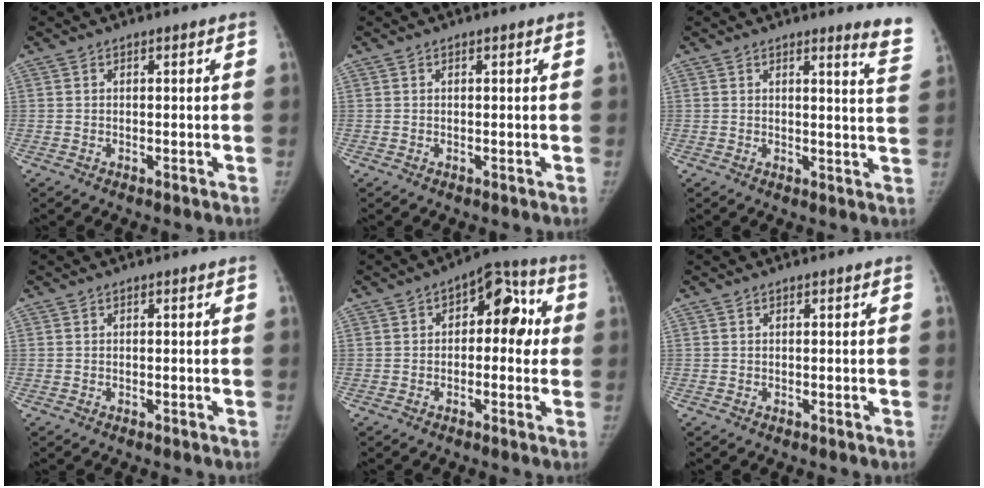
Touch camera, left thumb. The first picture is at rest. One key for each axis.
{"total": 0.0}
{"total": 6.5, "fx": 5.9, "fy": -0.4, "fz": 2.6, "tx": -0.021, "ty": -0.066, "tz": 0.046}
{"total": 0.0}
{"total": 10.5, "fx": 1.3, "fy": 6.3, "fz": 8.3, "tx": -0.053, "ty": 0.032, "tz": 0.005}
{"total": 0.0}